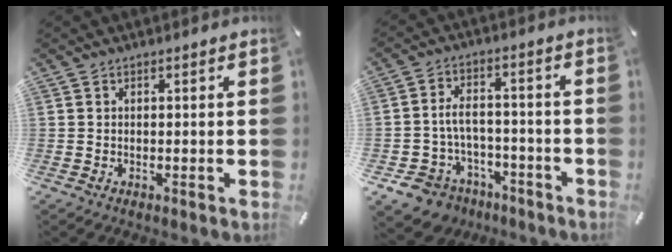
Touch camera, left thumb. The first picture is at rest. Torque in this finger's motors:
{"motor_torque": [0.60, 1.45, 0.12, 0.12, 0.09]}